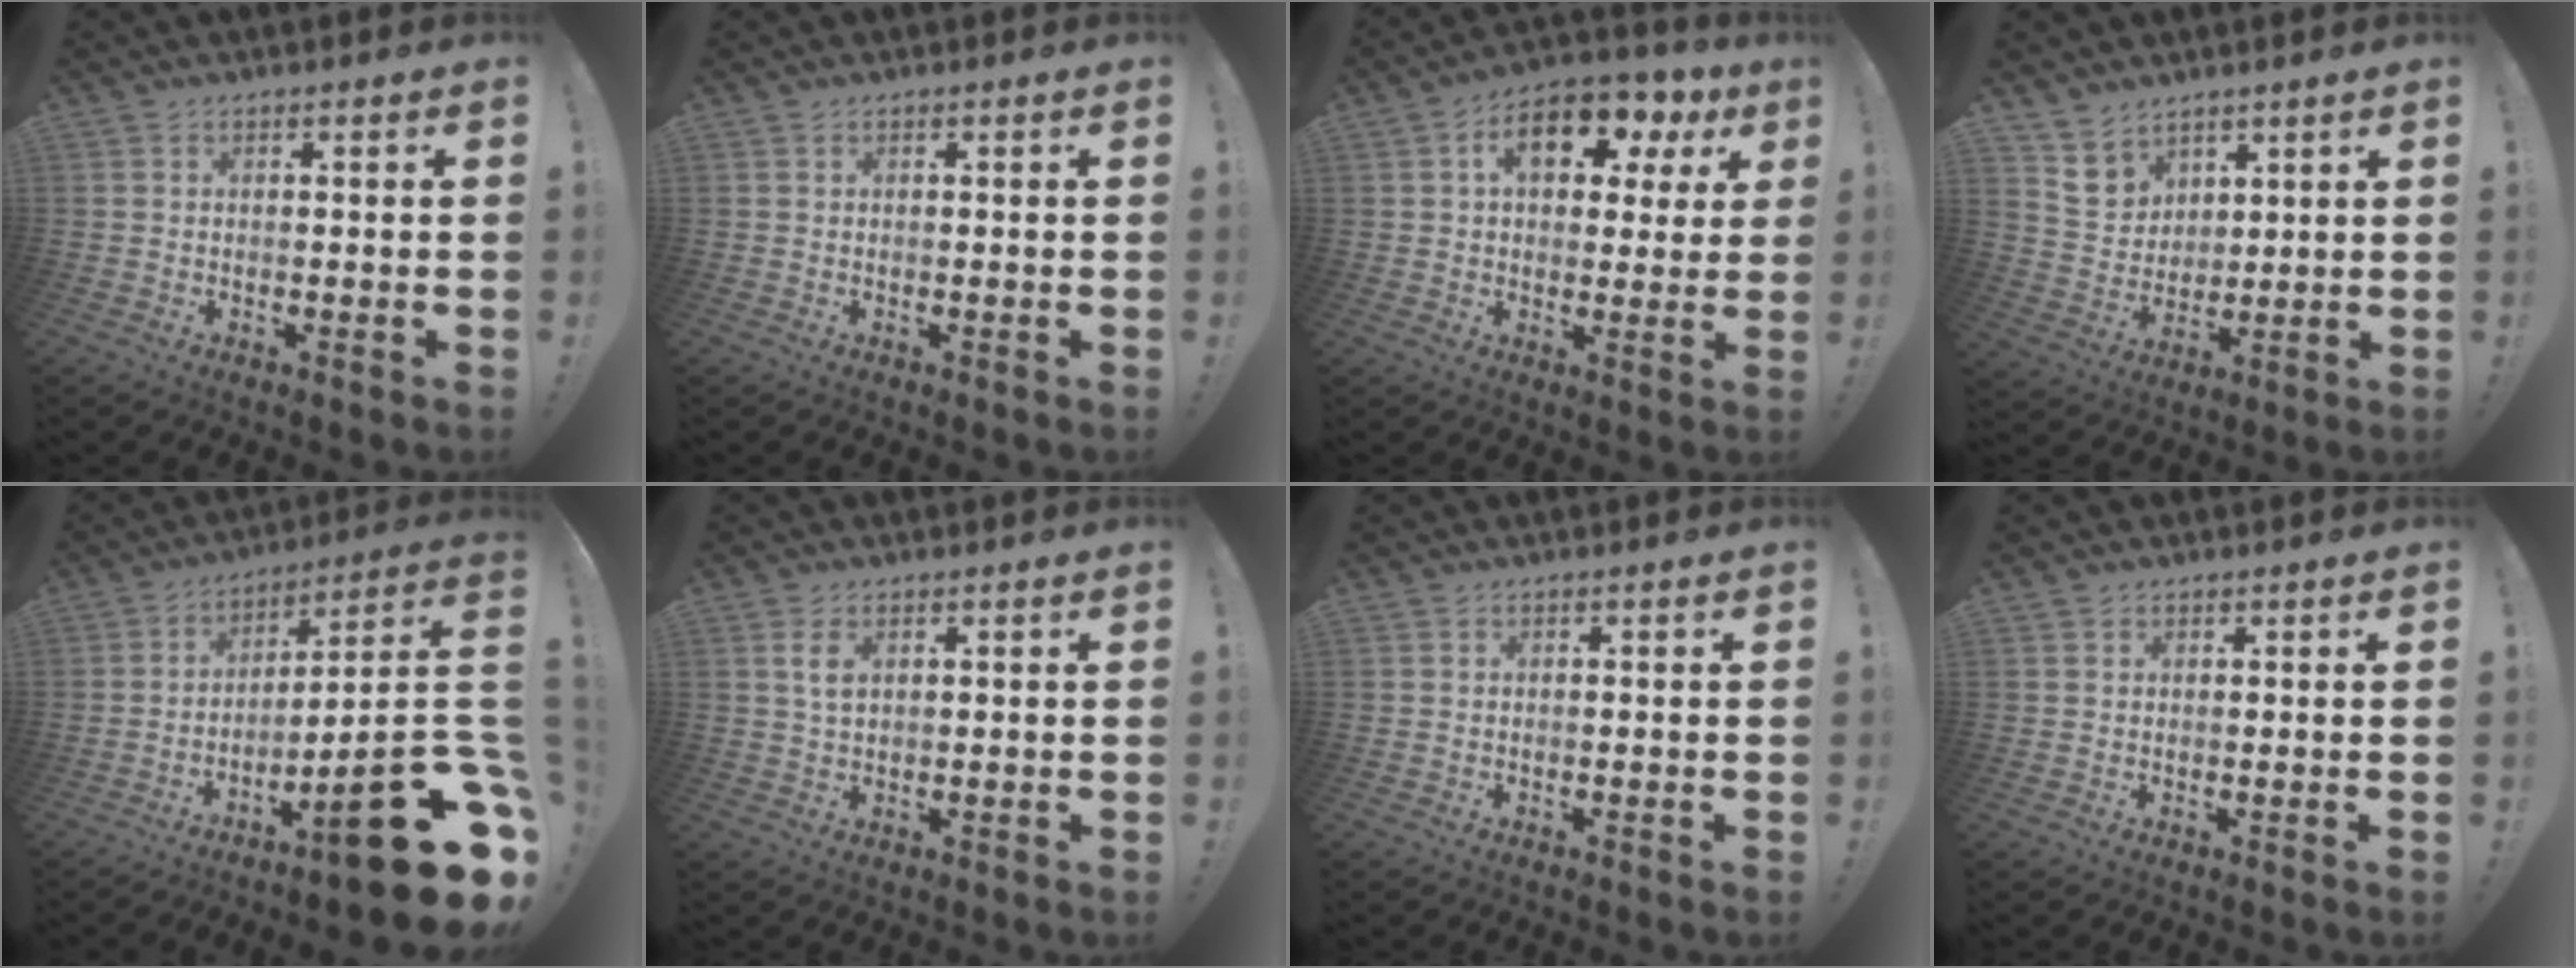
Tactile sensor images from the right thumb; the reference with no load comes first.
{"total": 0.0}
{"total": 13.6, "force": [5.3, 7.8, 9.7], "torque": [-0.134, -0.016, 0.089]}
{"total": 8.6, "force": [6.3, 5.7, 1.1], "torque": [-0.013, -0.049, 0.125]}
{"total": 21.1, "force": [-10.2, 3.2, 18.2], "torque": [-0.233, 0.039, -0.162]}
{"total": 3.6, "force": [1.3, 1.8, 2.8], "torque": [-0.044, -0.002, 0.022]}
{"total": 0.0}
{"total": 0.8, "force": [0.7, 0.3, -0.1], "torque": [0.010, -0.004, 0.013]}